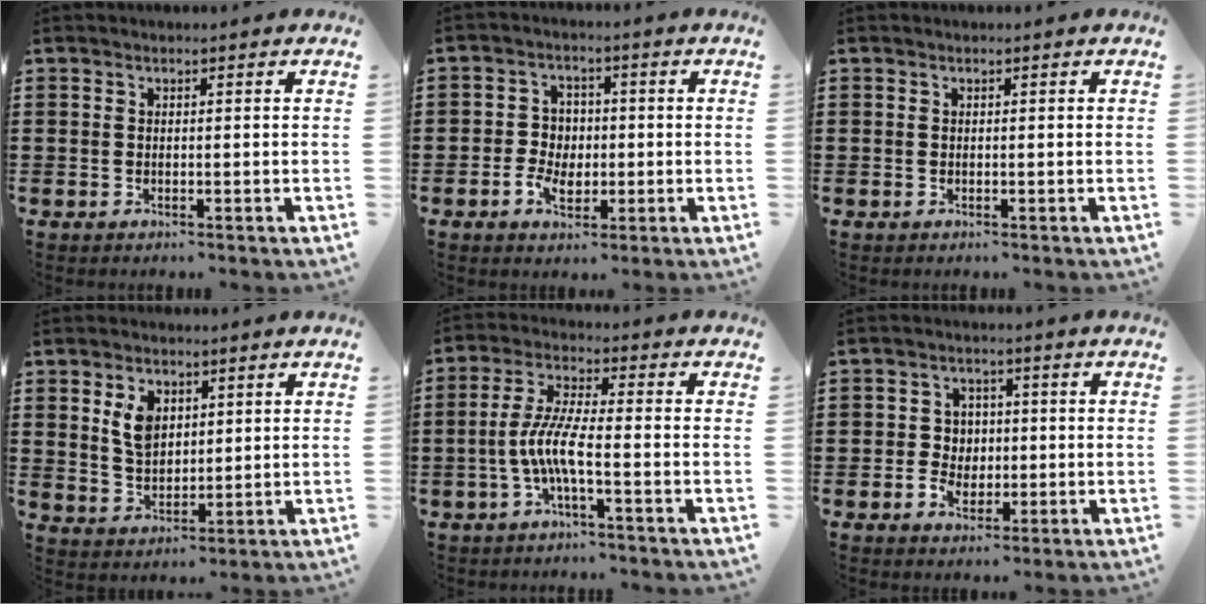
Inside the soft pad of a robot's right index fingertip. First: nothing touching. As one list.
[{"total": 4.3, "force": [-1.1, 3.6, 2.2], "torque": [-0.051, 0.012, -0.024]}, {"total": 0.0}, {"total": 5.4, "force": [2.2, 3.6, 3.4], "torque": [-0.072, 0.008, 0.039]}, {"total": 6.9, "force": [-2.4, 1.1, 6.3], "torque": [-0.151, -0.015, -0.055]}, {"total": 3.8, "force": [-0.5, 3.6, 1.0], "torque": [-0.024, 0.008, -0.016]}]